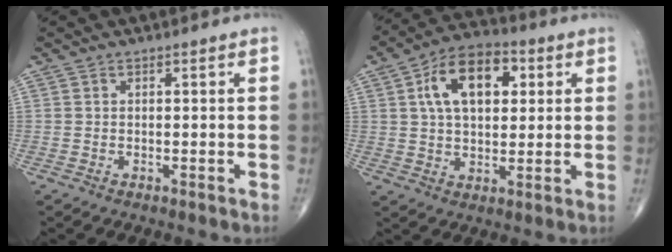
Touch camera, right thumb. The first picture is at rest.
{"total": 14.0, "force": [3.9, 8.2, 10.7], "torque": [-0.161, 0.010, 0.060]}